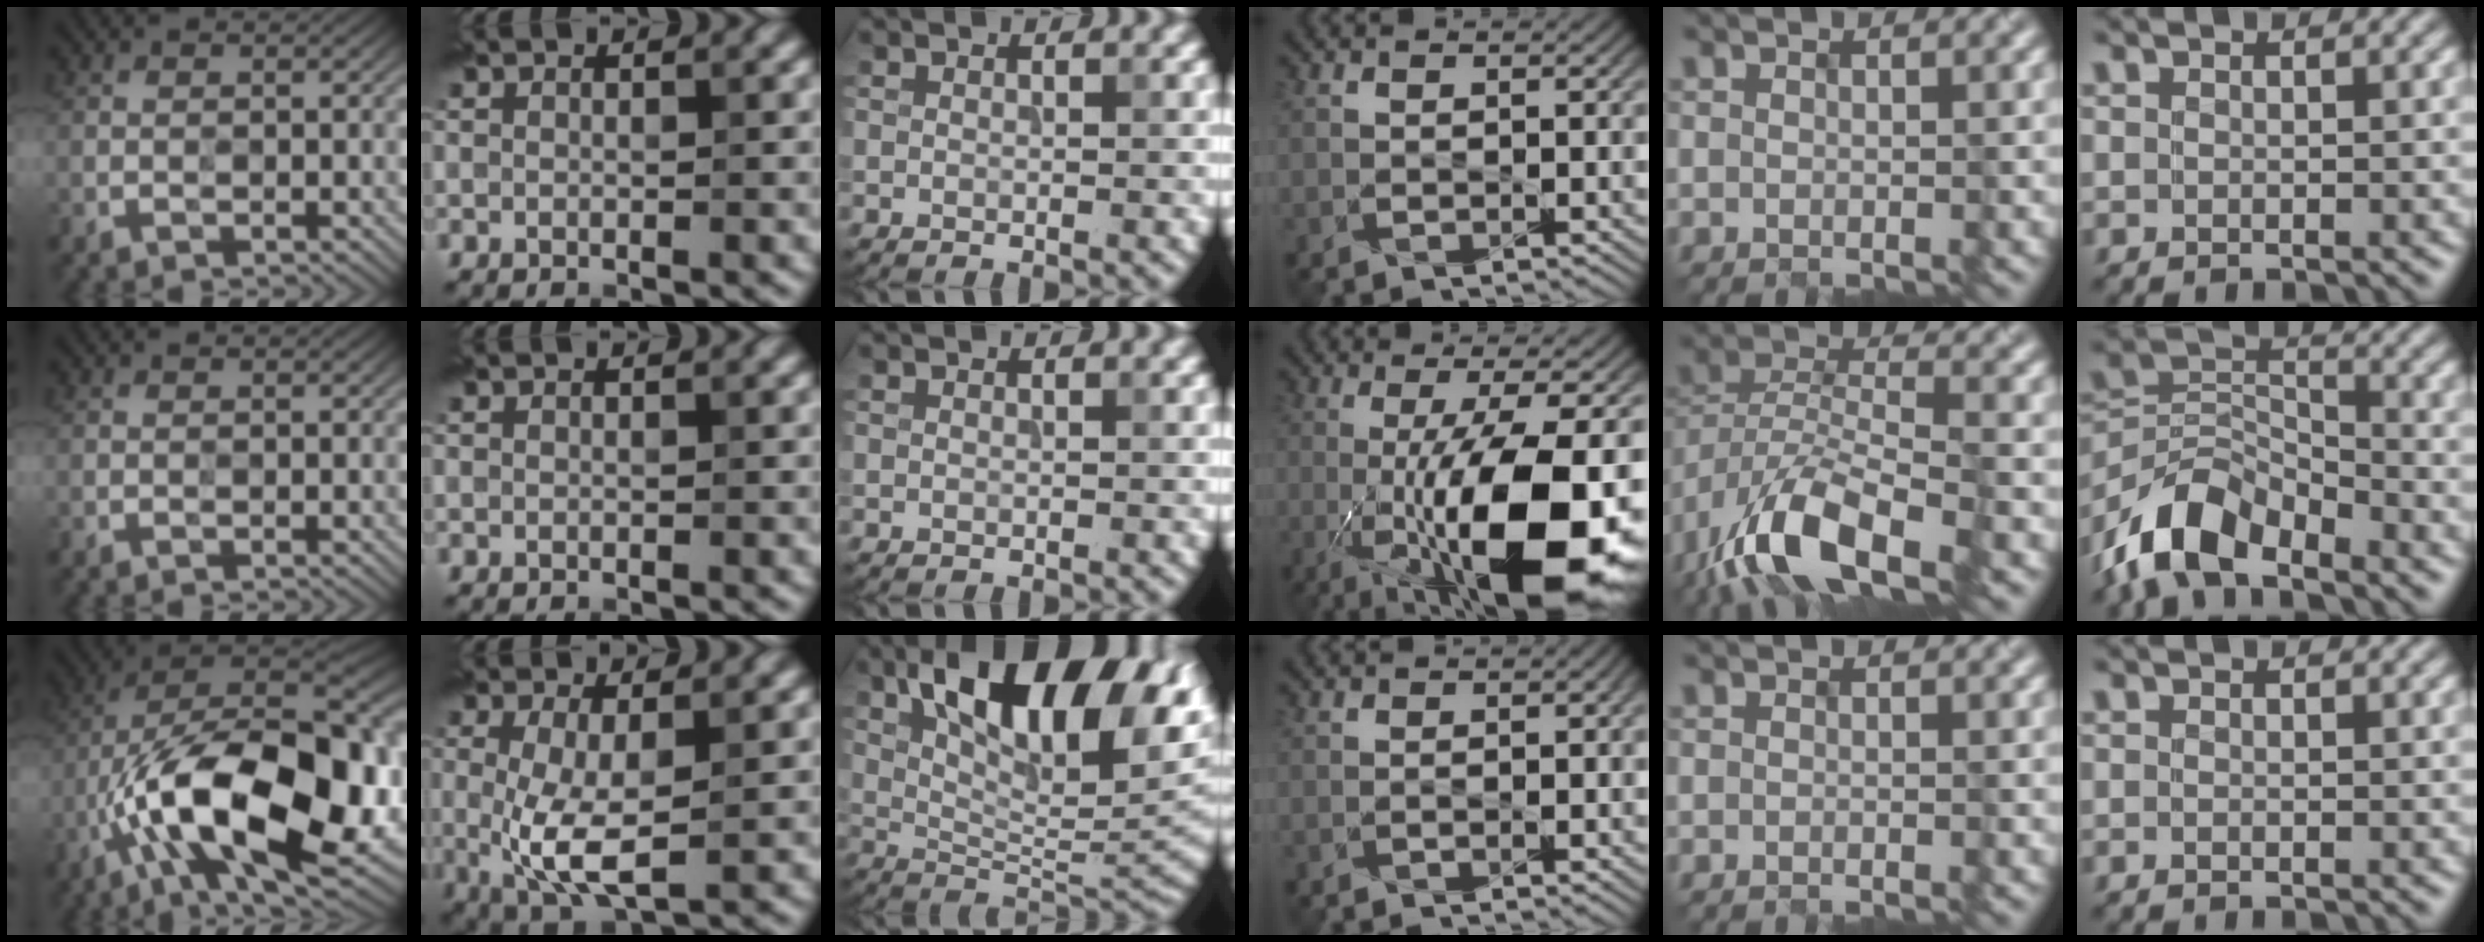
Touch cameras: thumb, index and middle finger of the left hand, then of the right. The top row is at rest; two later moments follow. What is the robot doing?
{"motion": "extract", "object": "pen cap and body"}